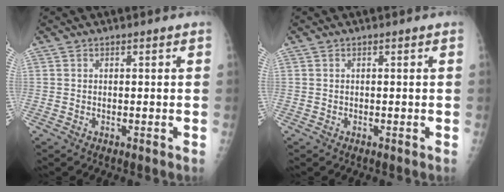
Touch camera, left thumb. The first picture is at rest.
{"total": 0.0}